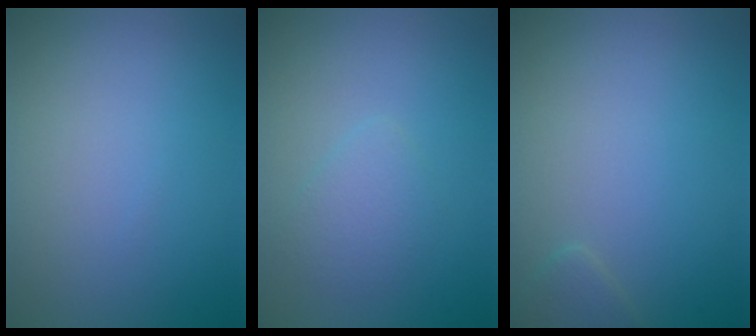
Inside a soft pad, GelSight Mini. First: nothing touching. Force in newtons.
{"total": 1.8, "press": 1.8, "slide": 0.1}
{"total": 1.1, "press": 1.1, "slide": 0.1}